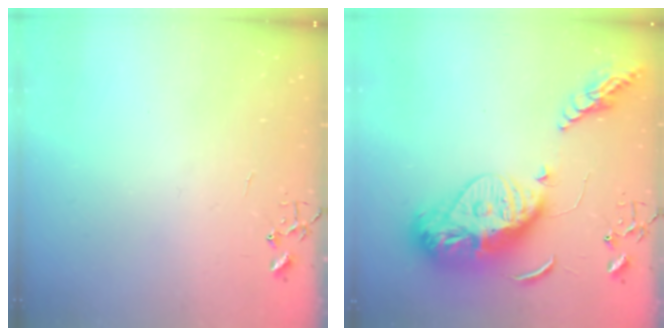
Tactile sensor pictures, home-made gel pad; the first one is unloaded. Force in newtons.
{"total": 22.4, "press": 22.3, "slide": 1.9}